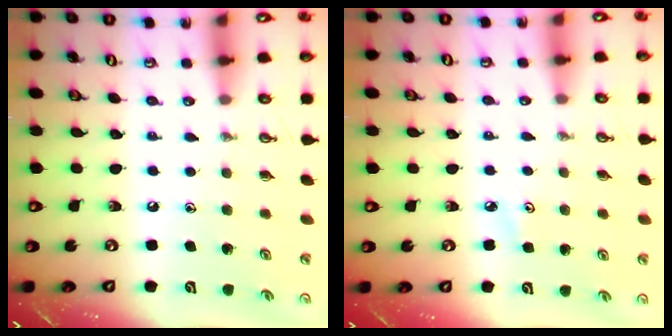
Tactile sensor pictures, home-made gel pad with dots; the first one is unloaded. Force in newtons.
{"total": 2.9, "press": 2.9, "slide": 0.3}